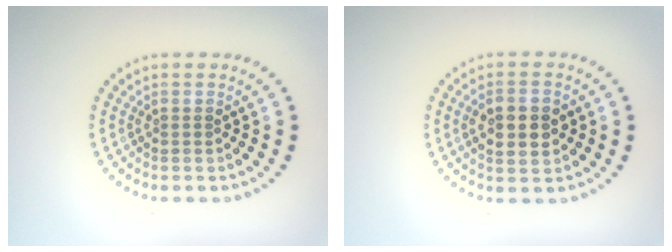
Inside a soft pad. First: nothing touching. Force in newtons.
{"total": 4.6, "press": 4.6, "slide": 0.1}